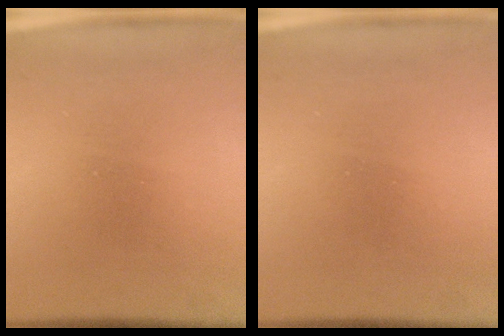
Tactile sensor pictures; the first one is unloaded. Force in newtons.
{"total": 1.9}